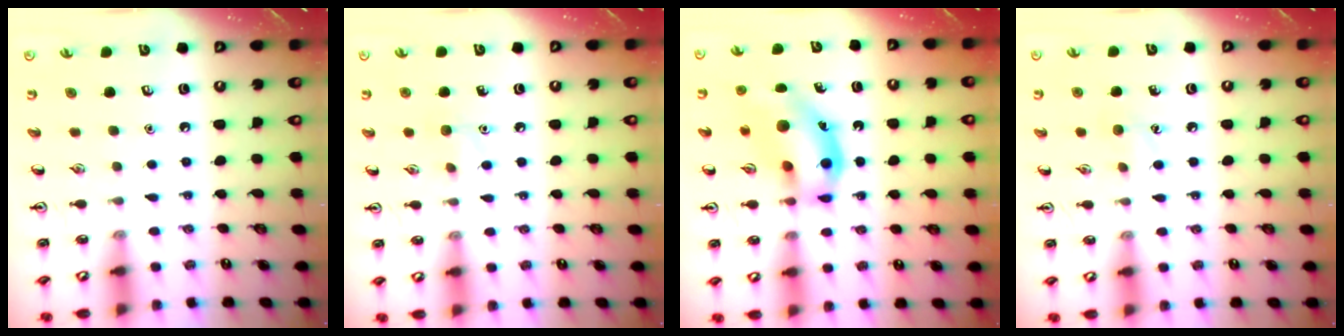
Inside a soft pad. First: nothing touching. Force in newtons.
{"total": 5.8, "press": 5.6, "slide": 1.8}
{"total": 15.3, "press": 15.1, "slide": 2.8}
{"total": 6.6, "press": 6.3, "slide": 2.0}